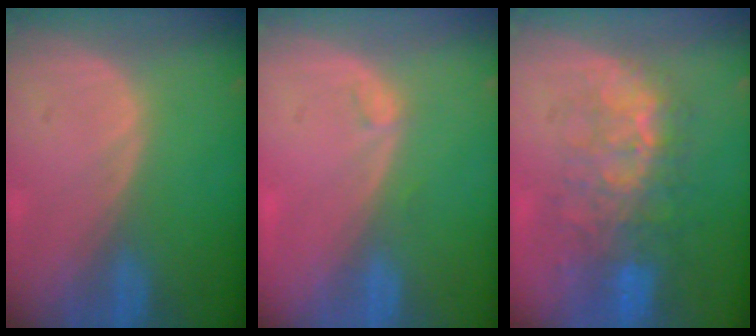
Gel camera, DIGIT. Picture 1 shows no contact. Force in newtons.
{"total": 1.0, "press": 0.9, "slide": 0.3}
{"total": 9.7, "press": 8.8, "slide": 4.0}